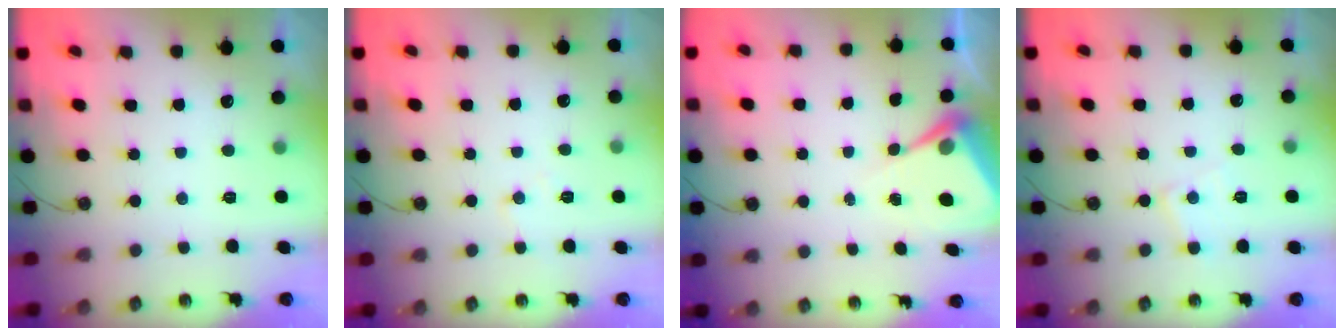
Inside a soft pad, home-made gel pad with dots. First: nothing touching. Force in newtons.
{"total": 5.8, "press": 5.7, "slide": 0.9}
{"total": 6.7, "press": 6.7, "slide": 0.5}
{"total": 6.8, "press": 6.7, "slide": 0.7}